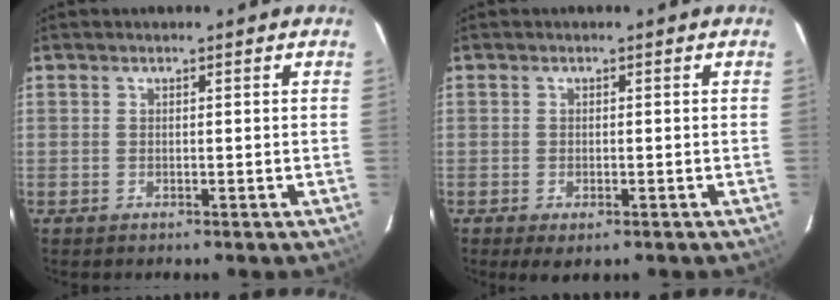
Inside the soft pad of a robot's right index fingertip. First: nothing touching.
{"total": 2.8, "force": [-1.6, 1.4, 1.9], "torque": [-0.039, -0.011, -0.022]}